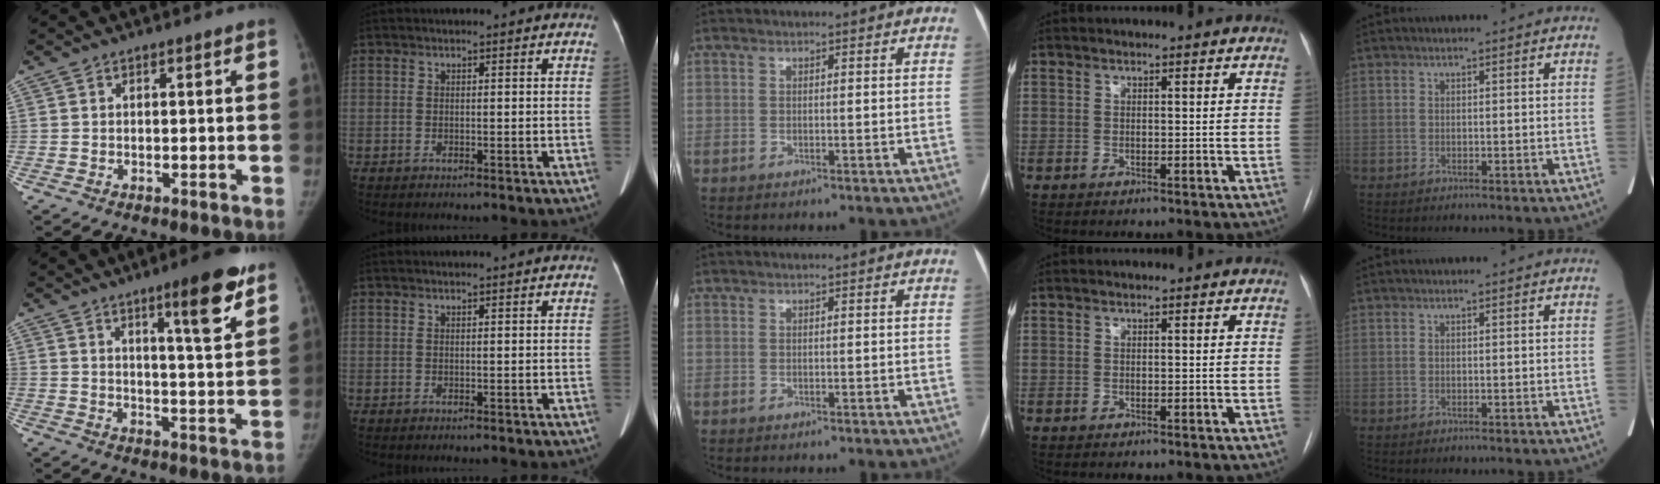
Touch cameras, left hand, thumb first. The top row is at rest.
{"thumb": {"total": 11.3, "force": [6.9, 1.6, 8.8], "torque": [-0.111, -0.039, 0.097]}, "index": {"total": 1.1, "force": [1.0, -0.2, 0.4], "torque": [-0.009, 0.008, 0.019]}}